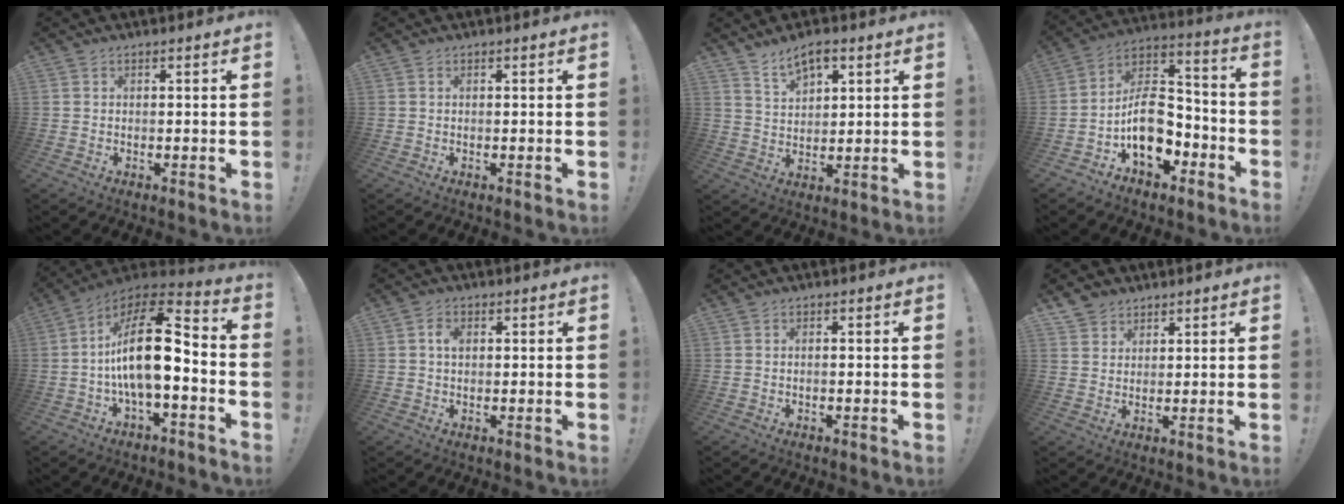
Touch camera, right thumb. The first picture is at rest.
{"total": 0.0}
{"total": 6.6, "force": [4.6, 3.3, 3.3], "torque": [-0.061, -0.017, 0.084]}
{"total": 15.4, "force": [-5.0, 10.9, 9.7], "torque": [-0.150, 0.027, -0.079]}
{"total": 19.5, "force": [-0.4, 8.4, 17.6], "torque": [-0.313, 0.011, -0.004]}
{"total": 2.7, "force": [0.4, 1.8, 2.0], "torque": [-0.032, 0.003, 0.005]}
{"total": 0.9, "force": [-0.7, 0.0, 0.6], "torque": [-0.019, 0.004, -0.012]}
{"total": 4.5, "force": [3.3, 3.0, 0.3], "torque": [-0.002, -0.021, 0.064]}